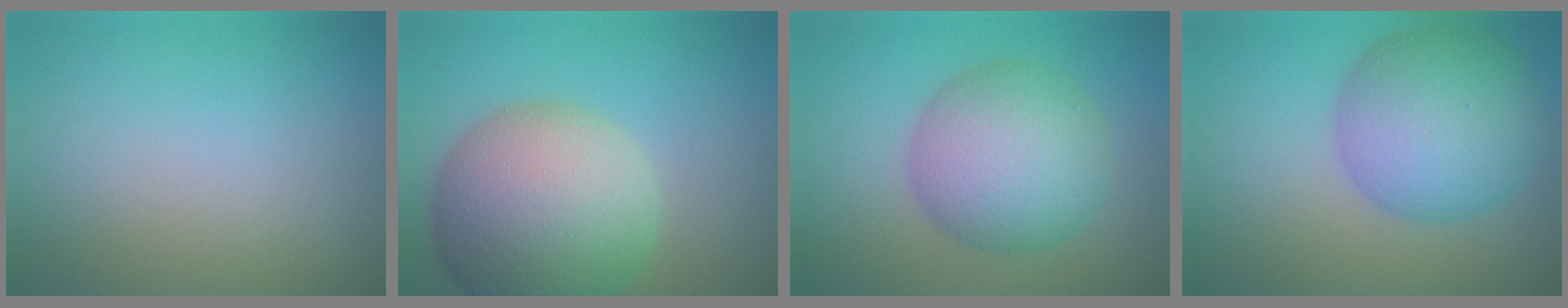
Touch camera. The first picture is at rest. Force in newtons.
{"total": 13.0, "press": 12.9, "slide": 0.7}
{"total": 8.1, "press": 8.1, "slide": 0.0}
{"total": 8.8, "press": 8.8, "slide": 0.2}